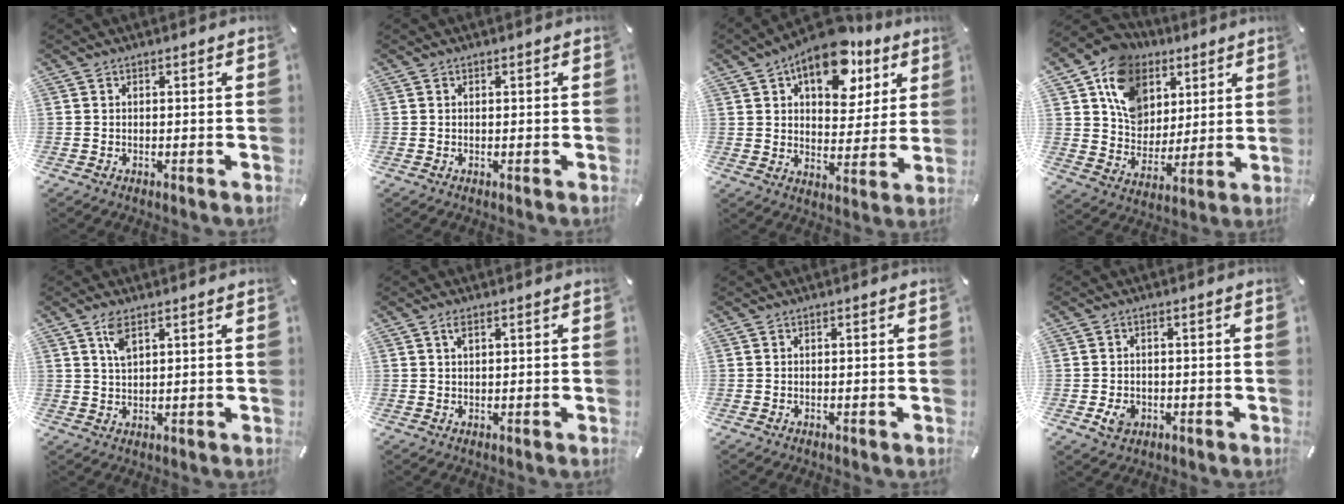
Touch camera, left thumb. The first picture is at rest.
{"total": 0.0}
{"total": 14.8, "force": [8.8, 8.5, 8.3], "torque": [-0.111, -0.046, 0.151]}
{"total": 13.9, "force": [6.3, 11.4, 4.8], "torque": [-0.089, -0.036, 0.122]}
{"total": 4.2, "force": [2.3, 1.7, 3.1], "torque": [-0.069, 0.002, 0.041]}
{"total": 1.7, "force": [0.9, 0.7, 1.2], "torque": [-0.027, 0.001, 0.016]}
{"total": 0.0}
{"total": 4.2, "force": [-1.1, 3.4, 2.1], "torque": [-0.023, -0.002, -0.021]}